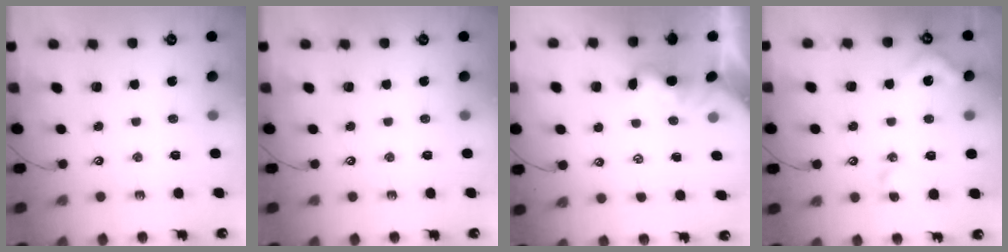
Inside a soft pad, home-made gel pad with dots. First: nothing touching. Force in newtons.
{"total": 0.0}
{"total": 1.9, "press": 1.9, "slide": 0.5}
{"total": 5.8, "press": 5.7, "slide": 1.0}